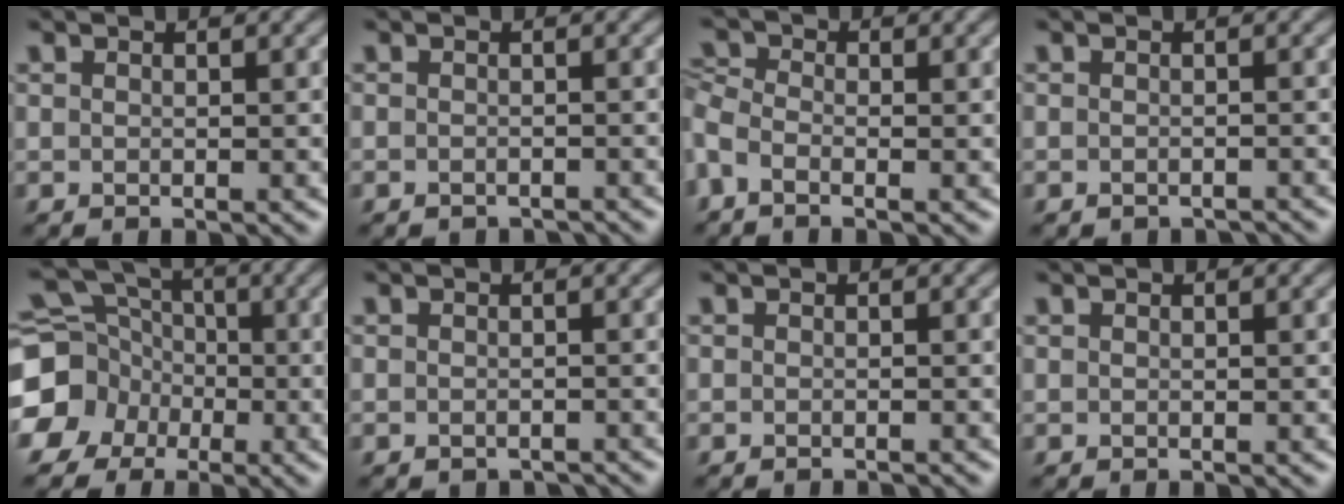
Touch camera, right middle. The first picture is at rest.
{"total": 1.6, "force": [-1.5, 0.3, 0.3], "torque": [0.001, -0.004, -0.021]}
{"total": 2.3, "force": [-0.9, 1.2, 1.8], "torque": [-0.049, -0.004, -0.035]}
{"total": 1.4, "force": [-1.4, 0.3, 0.3], "torque": [0.000, -0.004, -0.018]}
{"total": 11.8, "force": [-3.8, 10.5, 3.7], "torque": [-0.113, -0.018, -0.089]}
{"total": 1.4, "force": [-1.2, 0.4, 0.4], "torque": [-0.002, -0.005, -0.017]}
{"total": 1.3, "force": [-1.2, 0.1, 0.4], "torque": [0.002, -0.004, -0.018]}
{"total": 0.0}